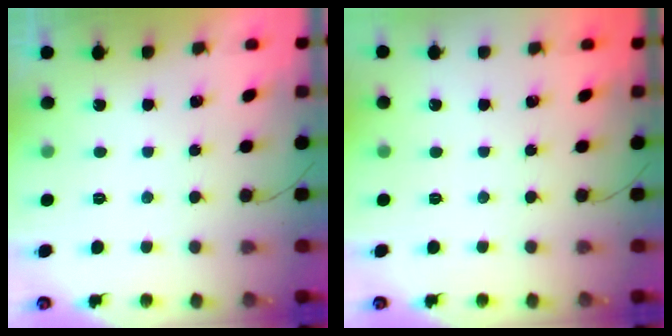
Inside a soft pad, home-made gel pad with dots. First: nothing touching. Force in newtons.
{"total": 0.0}